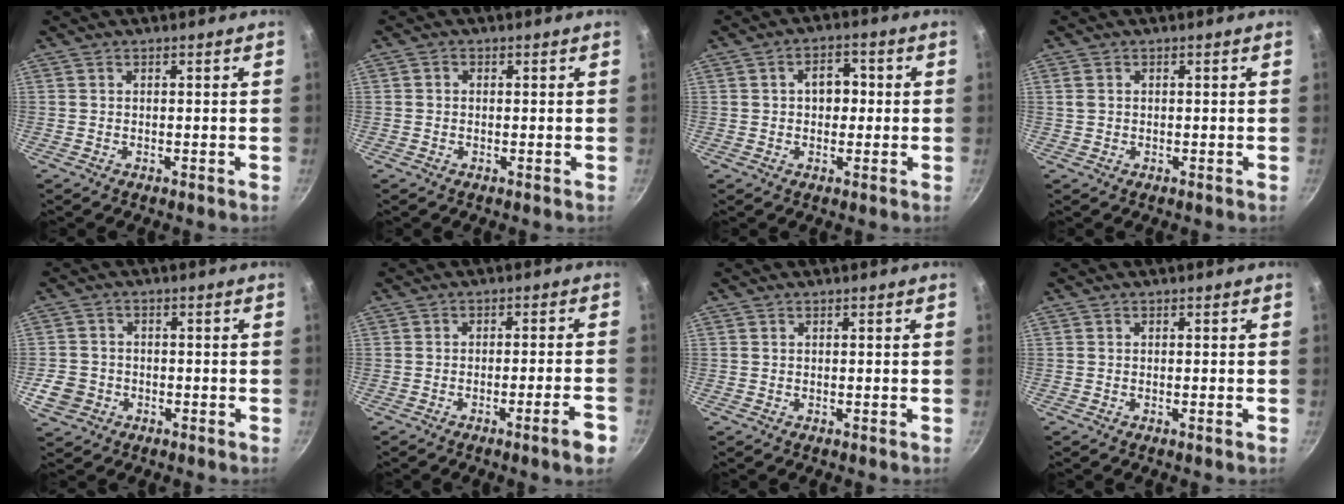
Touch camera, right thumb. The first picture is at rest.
{"total": 0.9, "force": [0.0, 0.8, 0.4], "torque": [-0.008, 0.005, 0.000]}
{"total": 5.2, "force": [0.3, 3.7, 3.7], "torque": [-0.029, 0.012, 0.000]}
{"total": 1.9, "force": [0.6, 1.5, 1.0], "torque": [-0.018, 0.003, 0.014]}
{"total": 5.5, "force": [-2.0, 4.7, 2.0], "torque": [-0.031, 0.019, -0.035]}
{"total": 5.6, "force": [-3.2, 0.1, 4.6], "torque": [-0.062, 0.023, -0.042]}
{"total": 0.0}
{"total": 0.5, "force": [-0.3, 0.0, 0.4], "torque": [-0.012, 0.002, -0.006]}